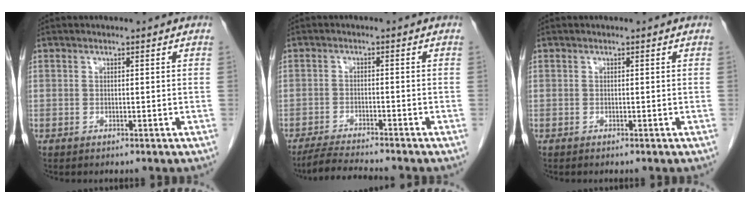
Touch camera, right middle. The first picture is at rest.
{"total": 5.6, "force": [-5.3, -0.5, 1.9], "torque": [-0.032, -0.022, -0.093]}
{"total": 0.0}